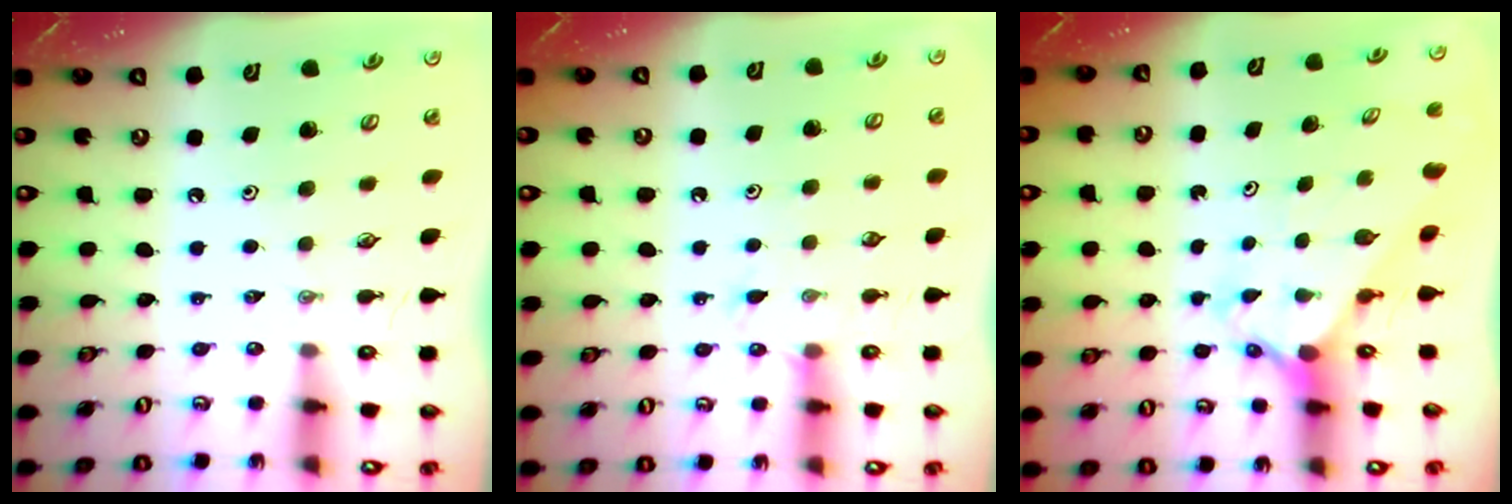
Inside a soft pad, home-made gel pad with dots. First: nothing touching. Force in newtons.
{"total": 5.7, "press": 5.7, "slide": 0.5}
{"total": 2.4, "press": 2.4, "slide": 0.2}